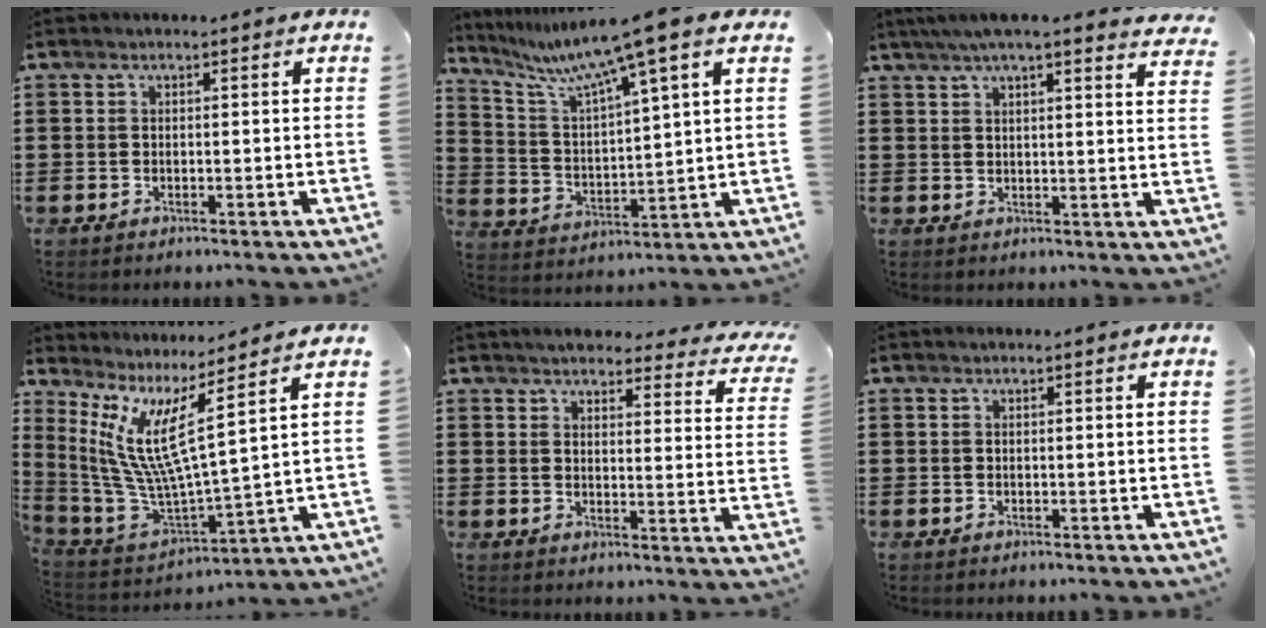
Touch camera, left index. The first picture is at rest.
{"total": 10.0, "force": [7.6, -0.5, 6.5], "torque": [-0.152, -0.038, 0.122]}
{"total": 5.0, "force": [4.4, 0.3, 2.4], "torque": [-0.060, -0.008, 0.078]}
{"total": 10.1, "force": [4.7, 1.6, 8.8], "torque": [-0.204, -0.052, 0.075]}
{"total": 3.8, "force": [3.6, 0.5, 1.1], "torque": [-0.031, -0.023, 0.060]}
{"total": 0.0}